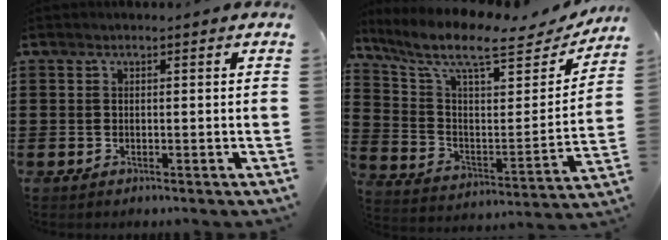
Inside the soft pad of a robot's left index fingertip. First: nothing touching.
{"total": 10.2, "force": [8.0, 2.2, 6.0], "torque": [-0.141, -0.051, 0.133]}